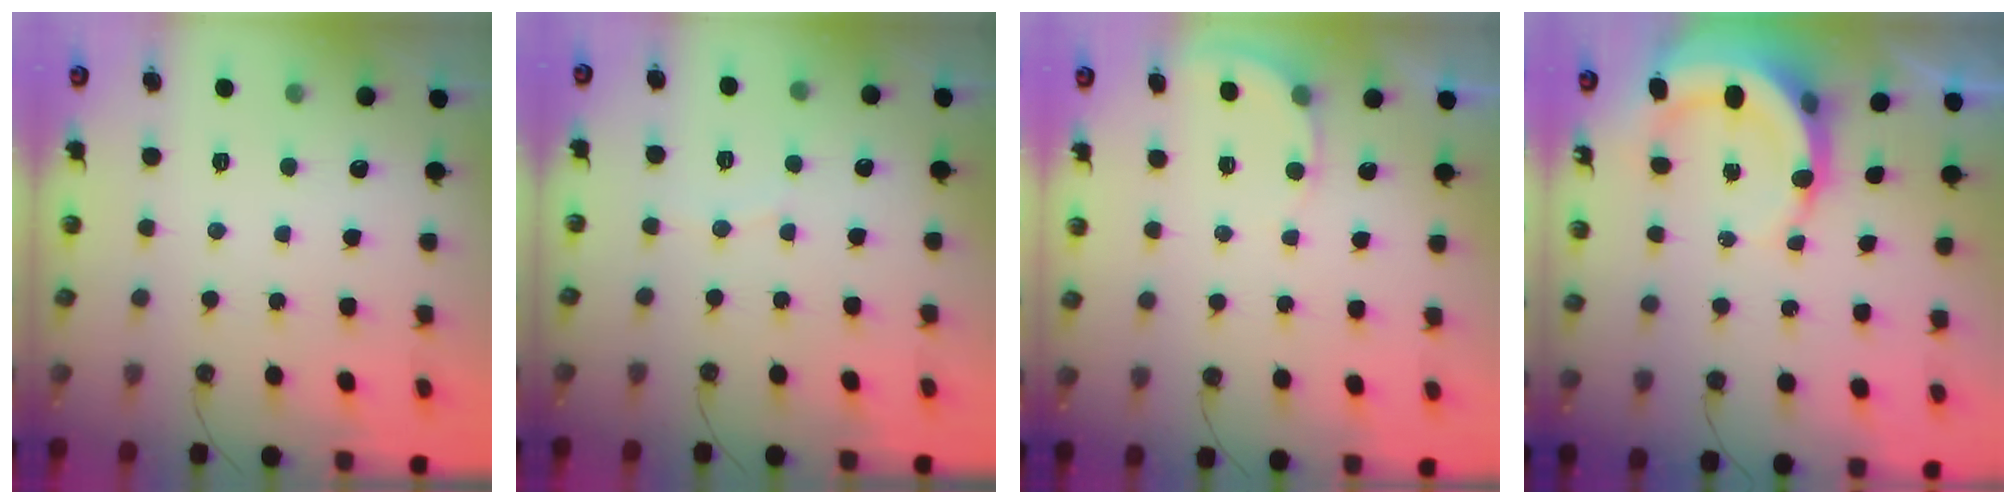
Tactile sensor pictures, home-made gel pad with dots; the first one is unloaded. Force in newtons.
{"total": 3.3, "press": 3.3, "slide": 0.4}
{"total": 3.4, "press": 3.4, "slide": 0.2}
{"total": 8.0, "press": 7.8, "slide": 2.0}